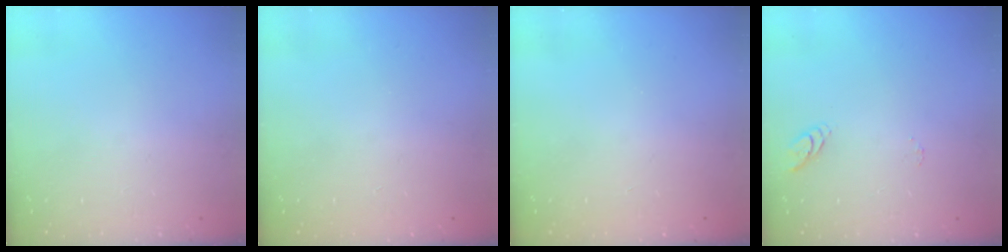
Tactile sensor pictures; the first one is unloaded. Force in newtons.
{"total": 0.0}
{"total": 0.0}
{"total": 5.8, "press": 5.8, "slide": 0.6}